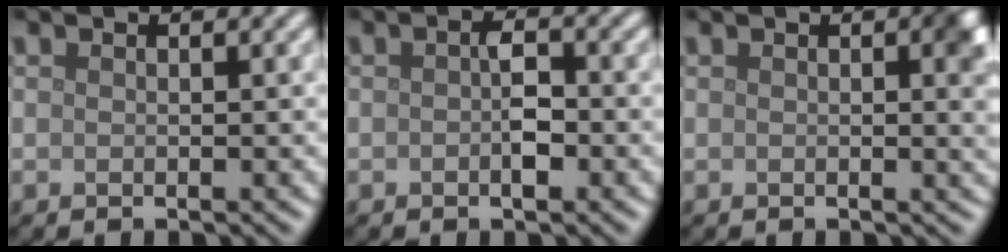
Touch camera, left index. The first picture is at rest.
{"total": 2.0, "force": [-0.4, 0.8, 1.8], "torque": [-0.031, 0.002, -0.009]}
{"total": 3.1, "force": [0.5, 0.8, 3.0], "torque": [-0.033, 0.001, 0.005]}